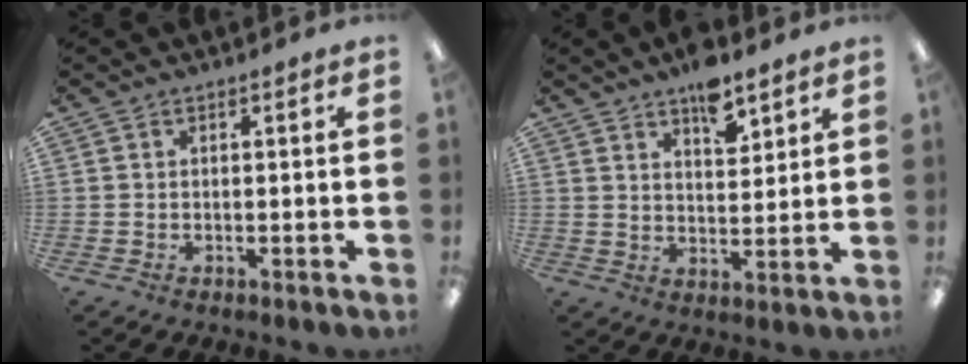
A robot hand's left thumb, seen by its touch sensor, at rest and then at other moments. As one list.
[{"total": 8.0, "force": [6.0, 3.5, 4.0], "torque": [-0.046, -0.036, 0.101]}]